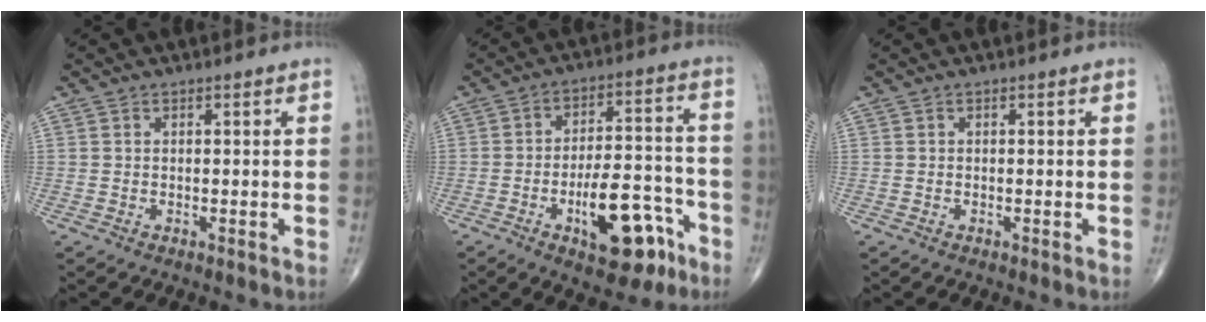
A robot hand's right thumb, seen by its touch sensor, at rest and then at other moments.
{"total": 15.0, "force": [-6.8, 6.6, 11.6], "torque": [-0.149, 0.048, -0.095]}
{"total": 0.0}